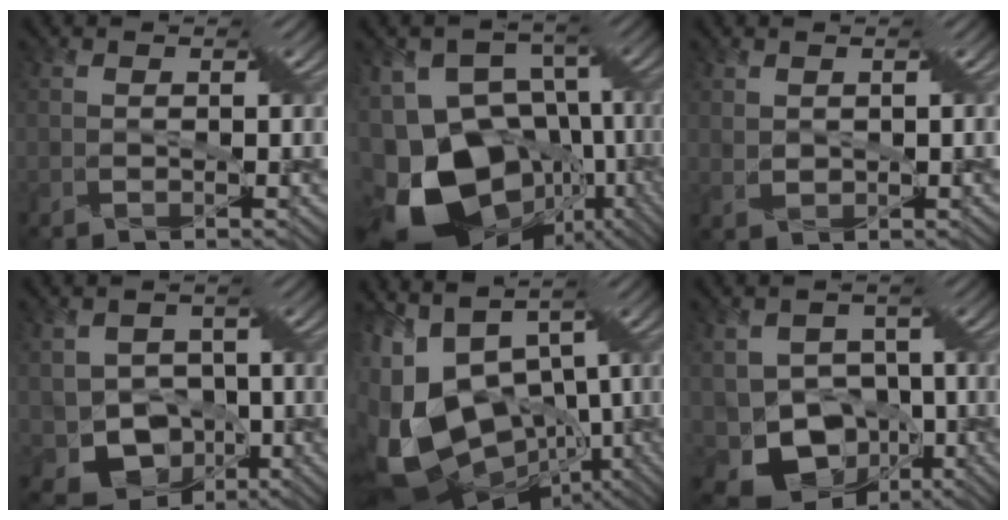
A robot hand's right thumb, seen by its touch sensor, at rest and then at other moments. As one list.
[{"total": 18.7, "force": [-6.5, 13.0, 11.8], "torque": [-0.262, -0.020, -0.063]}, {"total": 1.4, "force": [1.2, 0.6, 0.3], "torque": [-0.034, -0.004, 0.032]}, {"total": 8.3, "force": [-2.5, 7.1, 3.5], "torque": [-0.086, -0.030, -0.047]}, {"total": 16.1, "force": [-0.4, 10.6, 12.2], "torque": [-0.278, -0.021, 0.039]}, {"total": 10.5, "force": [-4.6, 8.4, 4.5], "torque": [-0.132, -0.016, -0.072]}]